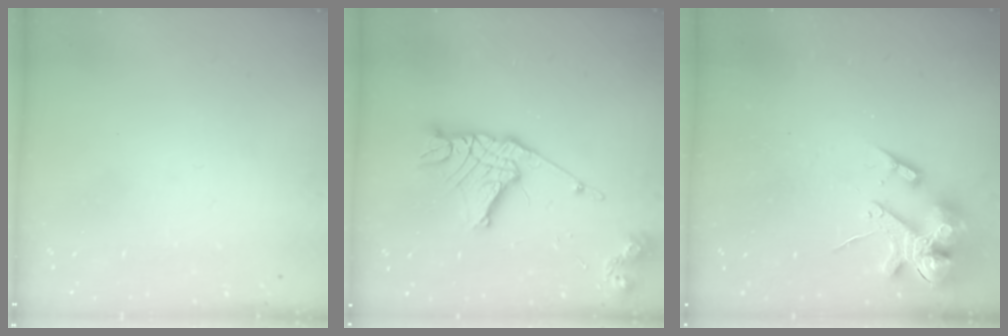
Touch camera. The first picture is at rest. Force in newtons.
{"total": 17.9, "press": 17.9, "slide": 1.5}
{"total": 14.6, "press": 14.4, "slide": 2.3}